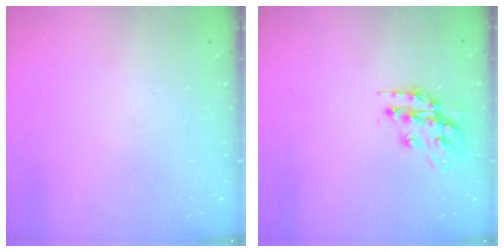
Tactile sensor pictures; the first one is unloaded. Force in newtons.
{"total": 14.2, "press": 14.2, "slide": 0.9}